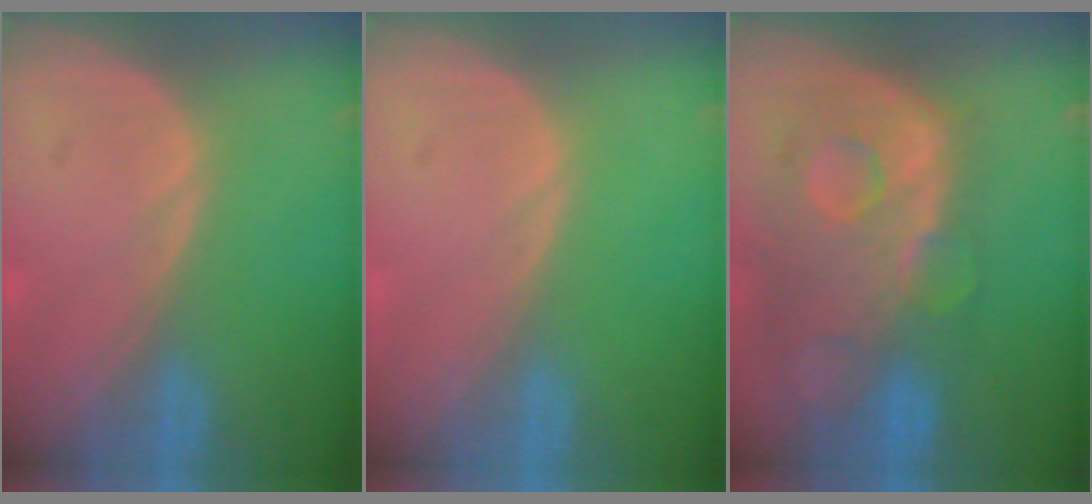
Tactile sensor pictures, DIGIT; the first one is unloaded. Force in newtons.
{"total": 0.0}
{"total": 12.4, "press": 10.2, "slide": 6.9}